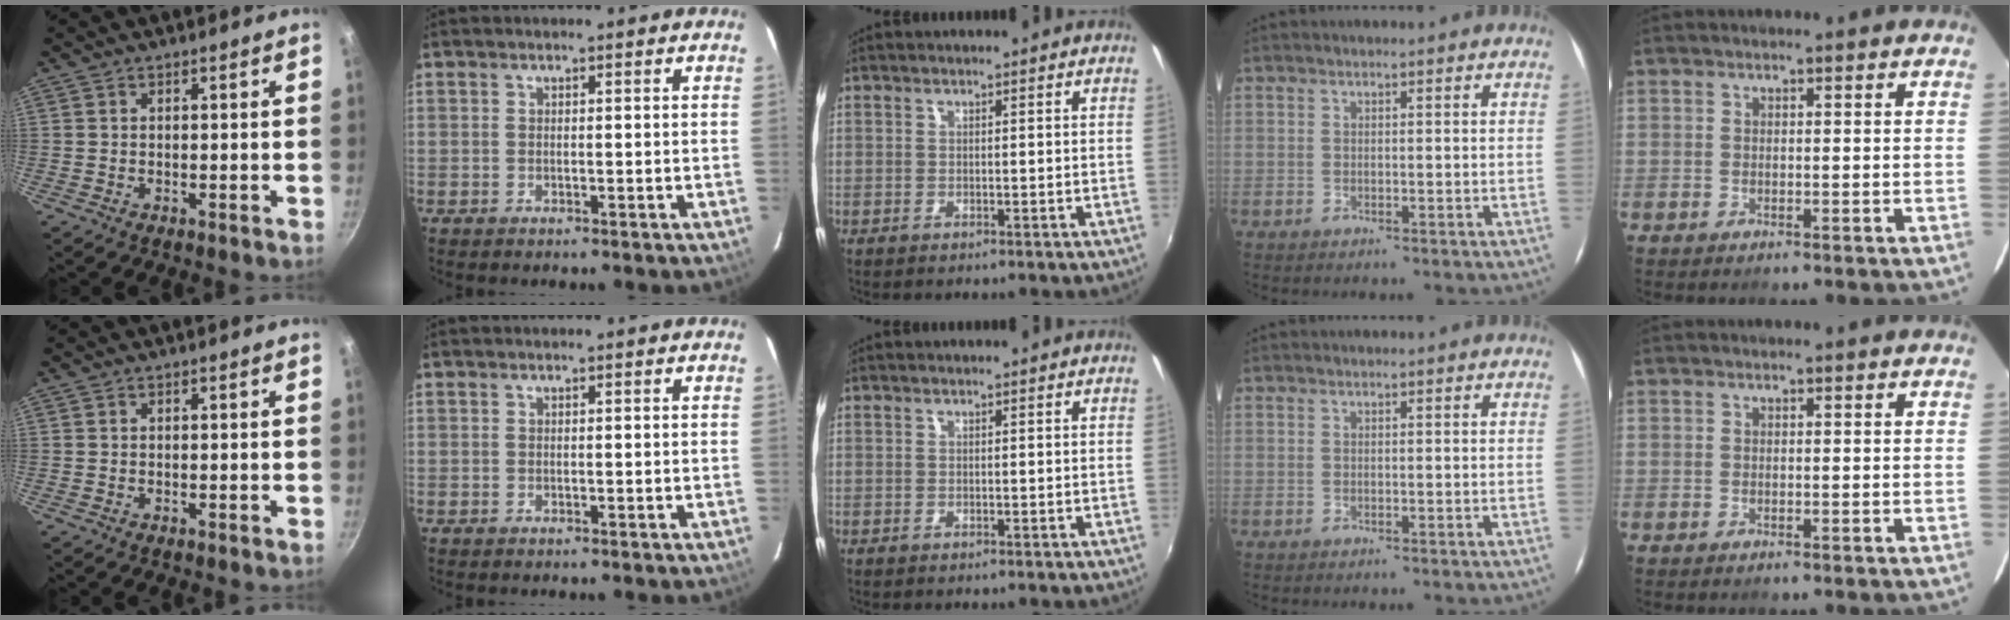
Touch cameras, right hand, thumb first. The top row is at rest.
{}